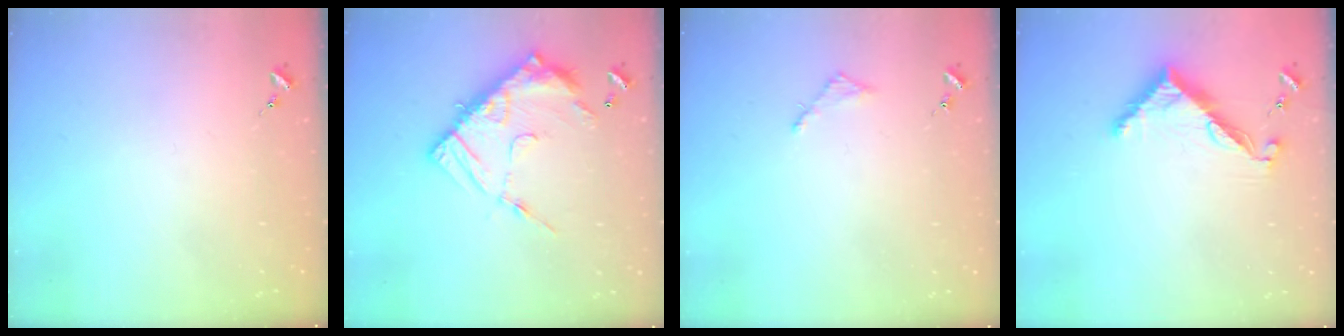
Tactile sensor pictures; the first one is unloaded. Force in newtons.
{"total": 16.6, "press": 16.6, "slide": 1.5}
{"total": 2.8, "press": 2.7, "slide": 0.3}
{"total": 7.9, "press": 7.9, "slide": 0.1}